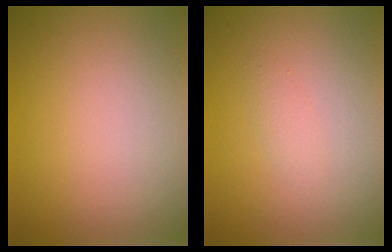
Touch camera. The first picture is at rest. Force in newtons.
{"total": 0.8, "press": 0.8, "slide": 0.0}